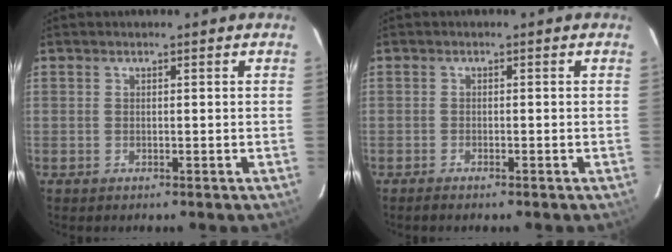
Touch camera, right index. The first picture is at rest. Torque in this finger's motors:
{"motor_torque": [0.02, 0.00, 0.01, 0.01]}